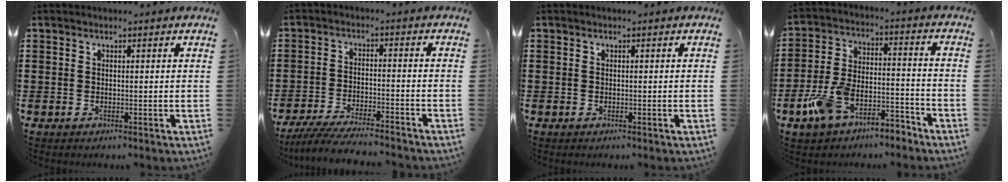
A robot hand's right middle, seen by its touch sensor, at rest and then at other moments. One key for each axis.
{"total": 5.6, "fx": -5.3, "fy": 0.3, "fz": 1.9, "tx": -0.043, "ty": -0.010, "tz": -0.104}
{"total": 0.0}
{"total": 8.7, "fx": -6.8, "fy": 3.1, "fz": 4.5, "tx": -0.095, "ty": 0.018, "tz": -0.132}